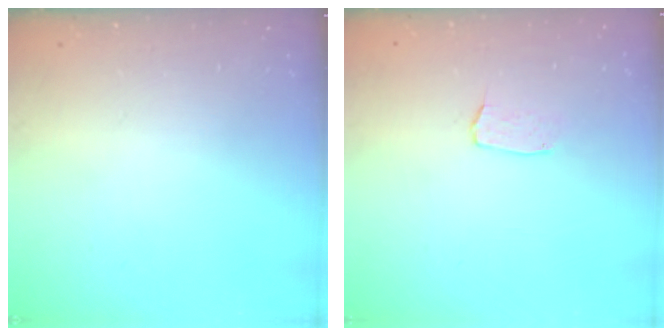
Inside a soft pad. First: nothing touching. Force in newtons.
{"total": 3.0, "press": 3.0, "slide": 0.2}